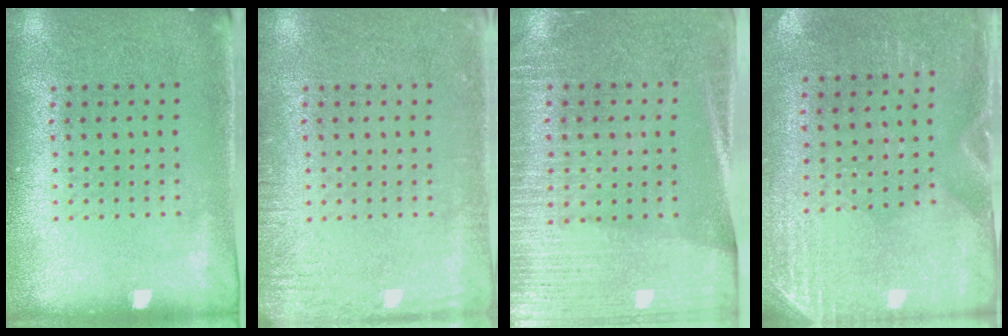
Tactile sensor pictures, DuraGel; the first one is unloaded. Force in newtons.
{"total": 2.0, "press": 1.9, "slide": 0.2}
{"total": 3.4, "press": 3.0, "slide": 1.6}
{"total": 2.8, "press": 2.5, "slide": 1.3}